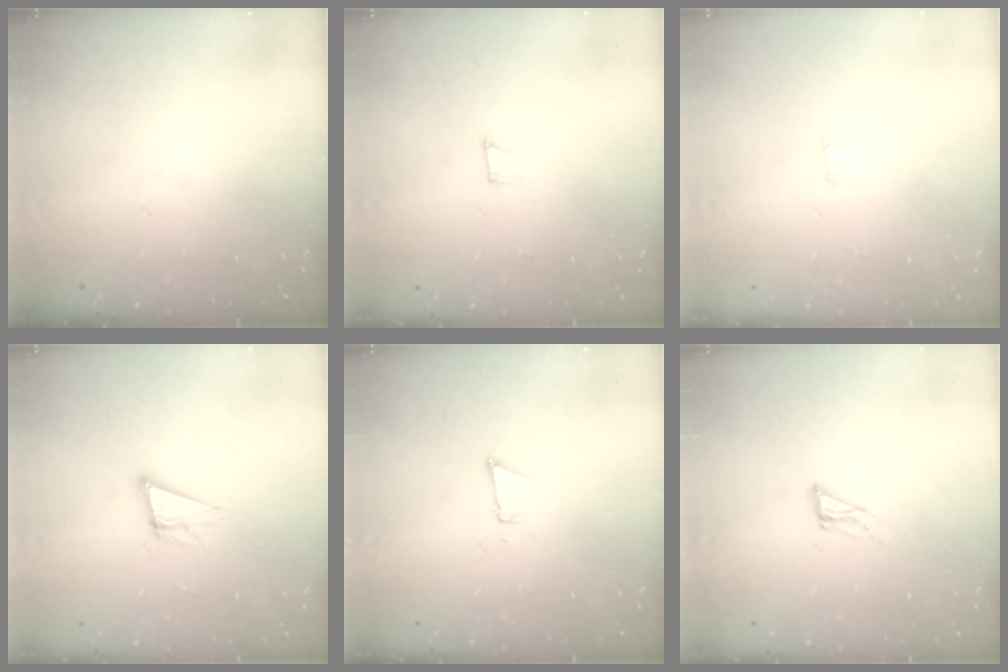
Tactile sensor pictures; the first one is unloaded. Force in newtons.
{"total": 2.1, "press": 2.1, "slide": 0.1}
{"total": 1.8, "press": 1.8, "slide": 0.1}
{"total": 10.3, "press": 9.7, "slide": 3.3}
{"total": 3.0, "press": 2.9, "slide": 0.8}
{"total": 6.5, "press": 6.5, "slide": 0.4}